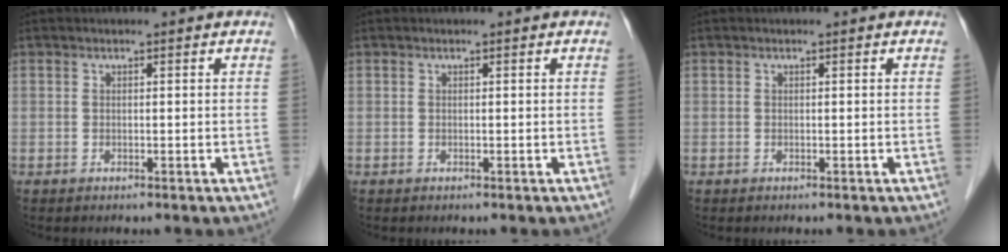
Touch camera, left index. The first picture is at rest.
{"total": 0.0}
{"total": 0.0}